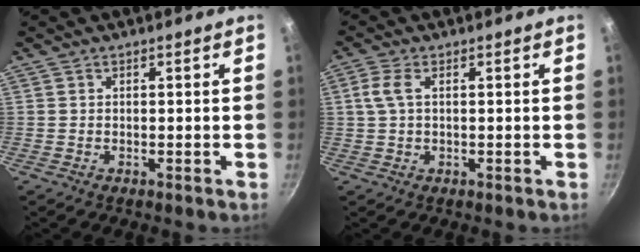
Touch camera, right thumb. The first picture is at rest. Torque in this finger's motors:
{"motor_torque": [-0.58, 0.38, -0.05, -0.01, 0.18]}